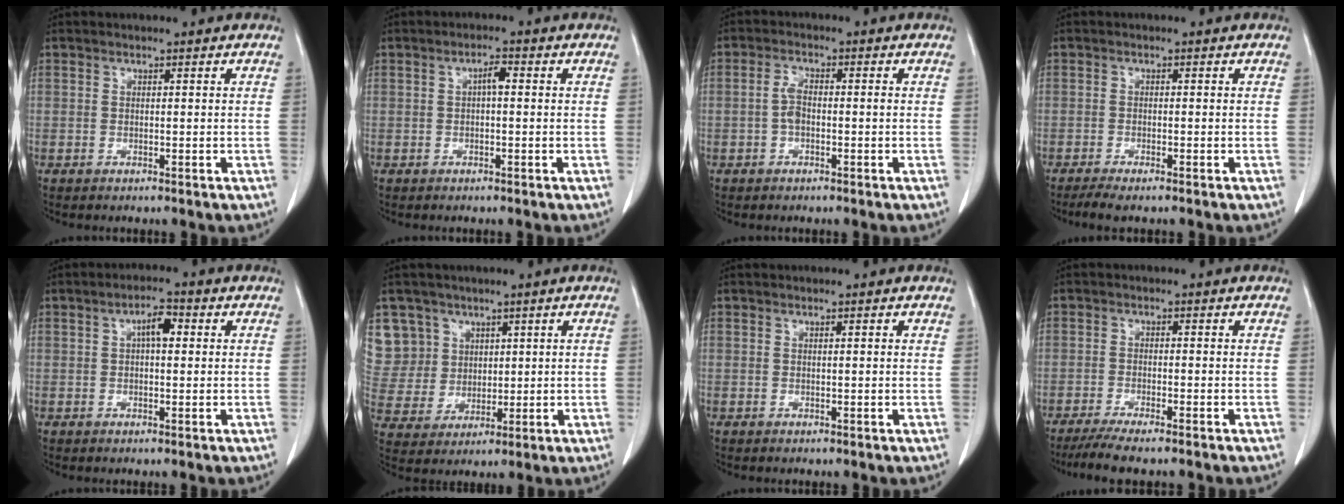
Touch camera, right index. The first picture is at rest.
{"total": 2.1, "force": [0.4, 0.6, 2.0], "torque": [-0.032, 0.007, 0.007]}
{"total": 3.0, "force": [-0.4, 1.2, 2.7], "torque": [-0.059, 0.009, -0.009]}
{"total": 3.0, "force": [-2.2, 0.4, 2.0], "torque": [-0.033, -0.007, -0.037]}
{"total": 3.8, "force": [1.0, 1.4, 3.4], "torque": [-0.054, 0.012, 0.014]}
{"total": 10.3, "force": [5.3, 8.8, 0.4], "torque": [-0.019, 0.030, 0.125]}
{"total": 0.8, "force": [0.5, 0.1, 0.6], "torque": [-0.010, 0.002, 0.007]}
{"total": 6.0, "force": [-4.8, 0.2, 3.6], "torque": [-0.054, -0.013, -0.077]}